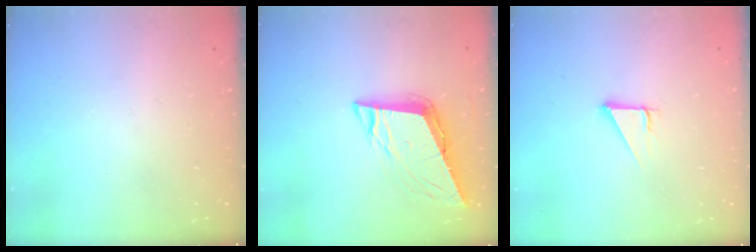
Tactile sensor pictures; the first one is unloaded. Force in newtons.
{"total": 9.8, "press": 9.3, "slide": 3.0}
{"total": 2.9, "press": 2.9, "slide": 0.1}